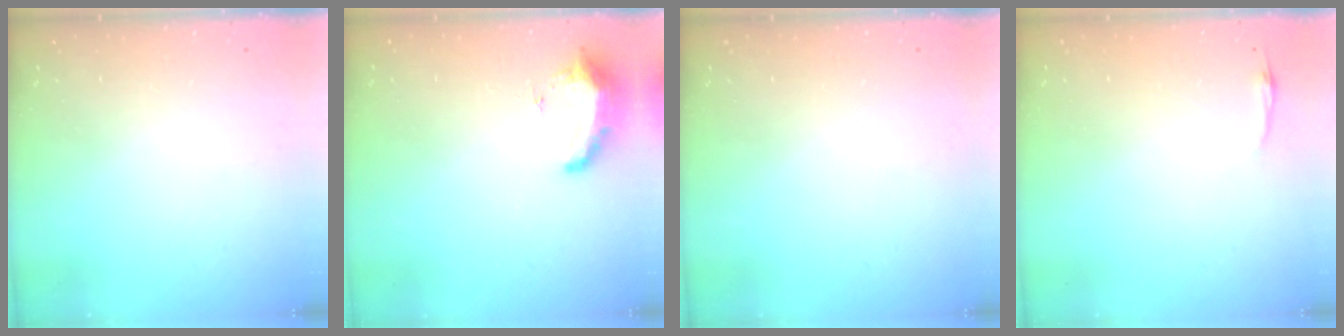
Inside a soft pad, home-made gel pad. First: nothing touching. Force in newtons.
{"total": 8.8, "press": 8.8, "slide": 0.7}
{"total": 0.0}
{"total": 2.8, "press": 2.8, "slide": 0.6}